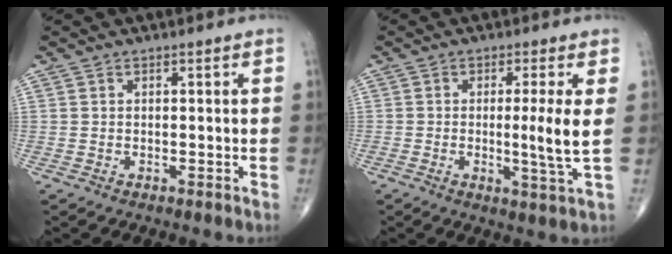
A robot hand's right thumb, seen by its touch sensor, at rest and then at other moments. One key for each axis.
{"total": 6.5, "fx": 0.3, "fy": -0.6, "fz": 6.5, "tx": -0.121, "ty": -0.020, "tz": 0.002}